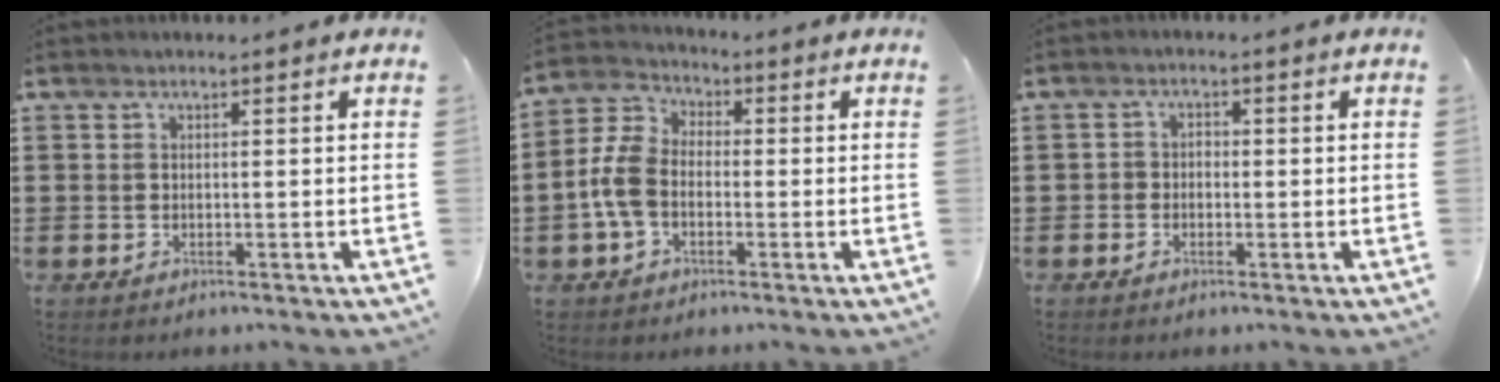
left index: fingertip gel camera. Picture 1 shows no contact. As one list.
[{"total": 7.0, "force": [-1.6, 4.8, 4.9], "torque": [-0.131, 0.004, -0.038]}, {"total": 1.4, "force": [-0.6, 1.1, 0.6], "torque": [-0.014, 0.006, -0.014]}]